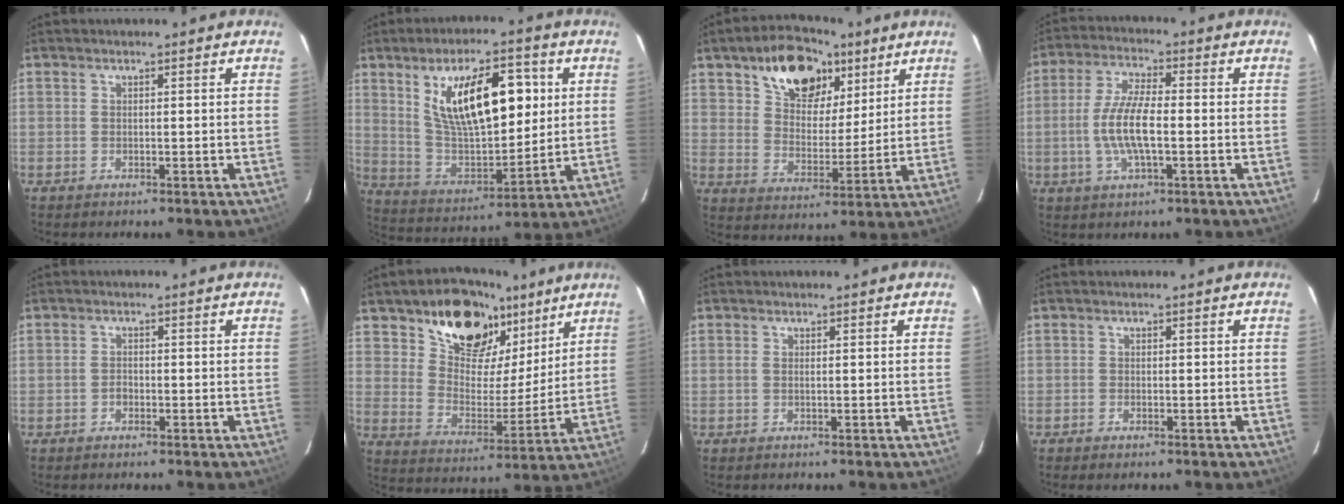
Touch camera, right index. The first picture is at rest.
{"total": 18.8, "force": [6.4, 8.0, 15.8], "torque": [-0.263, 0.003, 0.127]}
{"total": 15.4, "force": [9.1, 8.9, 8.8], "torque": [-0.150, 0.027, 0.159]}
{"total": 9.1, "force": [-1.6, 2.5, 8.6], "torque": [-0.175, 0.000, -0.032]}
{"total": 1.3, "force": [-0.7, 0.9, 0.5], "torque": [-0.010, 0.003, -0.011]}
{"total": 18.1, "force": [11.4, 10.4, 9.4], "torque": [-0.164, 0.016, 0.198]}
{"total": 0.6, "force": [0.1, 0.0, 0.5], "torque": [-0.014, 0.000, 0.000]}
{"total": 0.6, "force": [-0.4, 0.3, 0.2], "torque": [-0.008, -0.002, -0.008]}